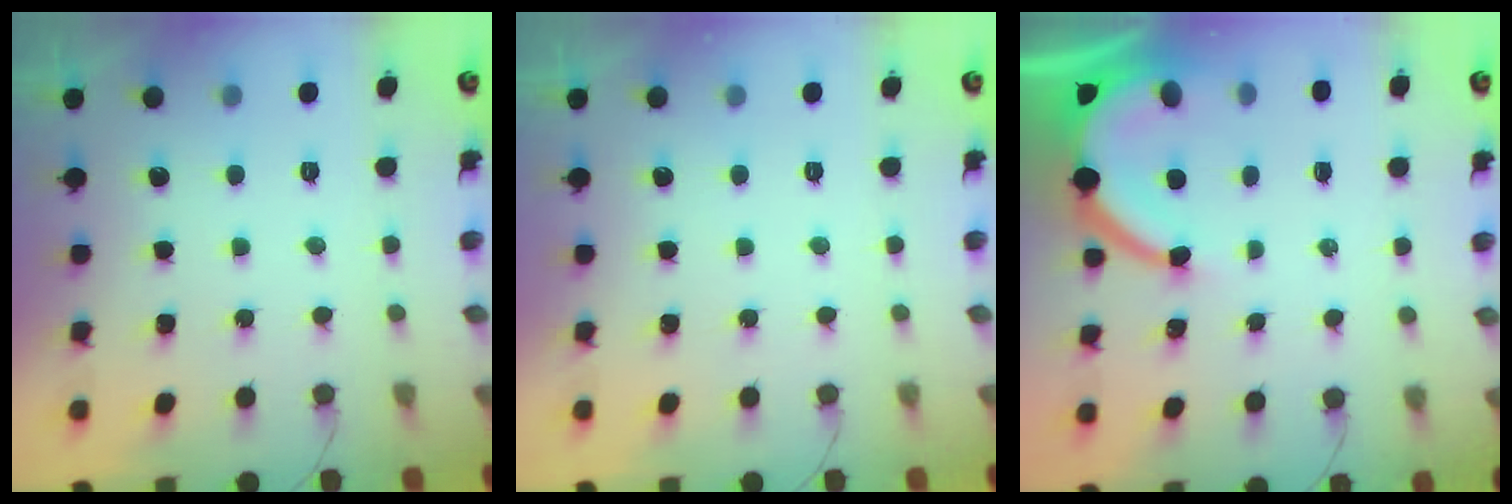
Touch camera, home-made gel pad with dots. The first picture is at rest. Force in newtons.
{"total": 0.0}
{"total": 8.3, "press": 8.2, "slide": 0.9}